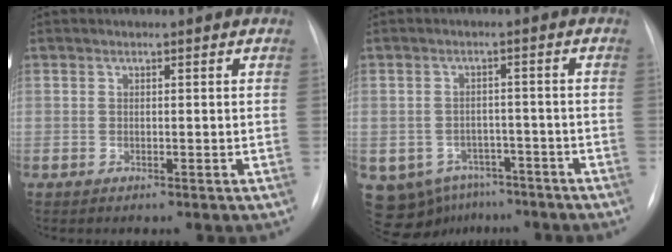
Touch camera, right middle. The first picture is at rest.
{"total": 10.5, "force": [-6.9, 7.4, 2.9], "torque": [-0.063, 0.012, -0.085]}